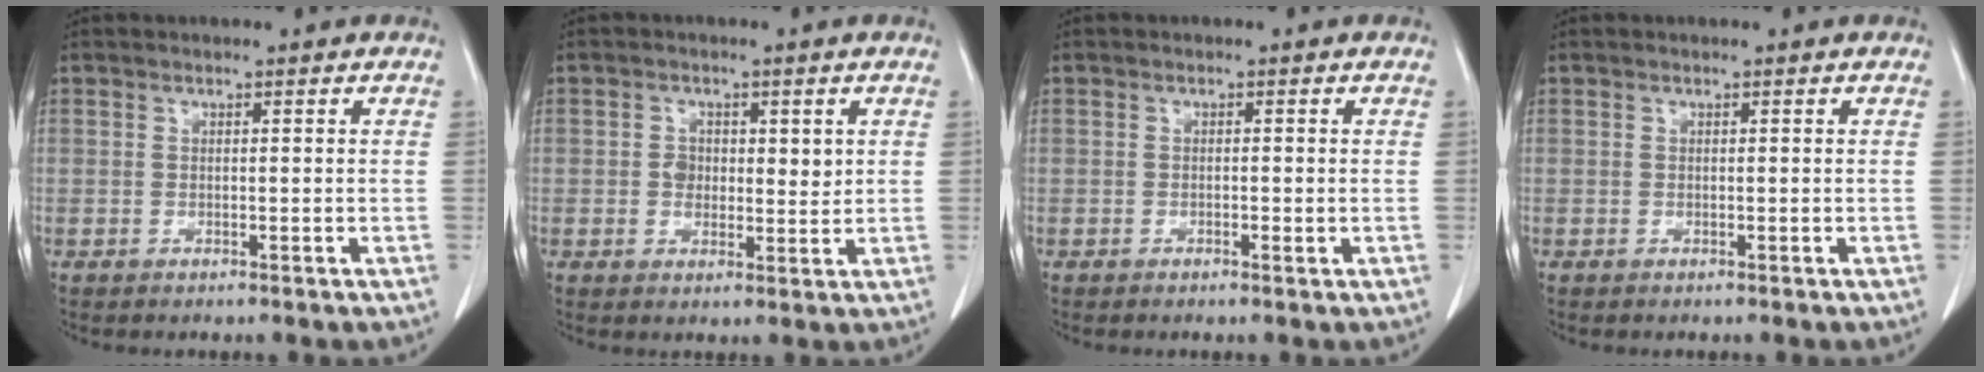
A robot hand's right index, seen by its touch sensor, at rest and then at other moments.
{"total": 4.0, "force": [0.8, 2.9, 2.7], "torque": [-0.033, 0.001, 0.012]}
{"total": 0.8, "force": [-0.3, 0.2, 0.7], "torque": [-0.013, 0.000, -0.003]}
{"total": 0.0}